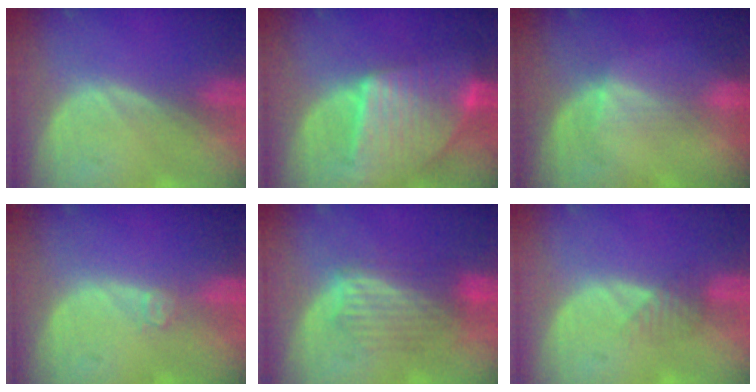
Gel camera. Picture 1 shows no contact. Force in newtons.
{"total": 9.7, "press": 9.7, "slide": 0.9}
{"total": 2.7, "press": 2.4, "slide": 1.2}
{"total": 1.7, "press": 1.4, "slide": 1.0}
{"total": 6.3, "press": 6.3, "slide": 0.6}
{"total": 2.3, "press": 2.1, "slide": 1.0}